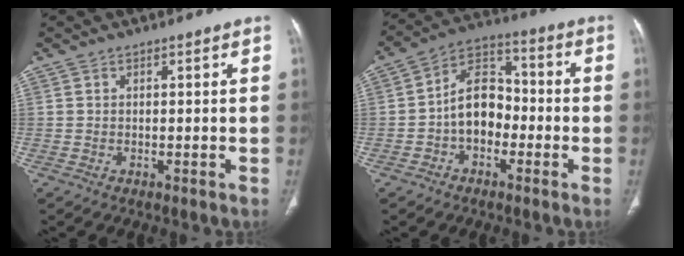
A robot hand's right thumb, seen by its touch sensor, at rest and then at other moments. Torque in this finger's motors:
{"motor_torque": [1.38, 1.57, 1.46, -0.59, 0.09]}